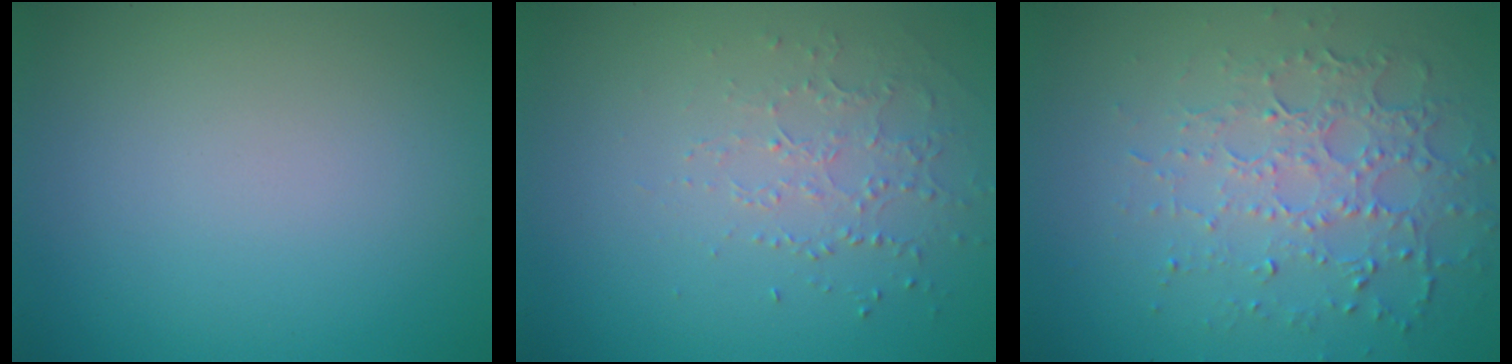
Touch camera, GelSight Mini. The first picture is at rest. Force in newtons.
{"total": 1.3, "press": 1.0, "slide": 0.8}
{"total": 4.9, "press": 3.5, "slide": 3.4}